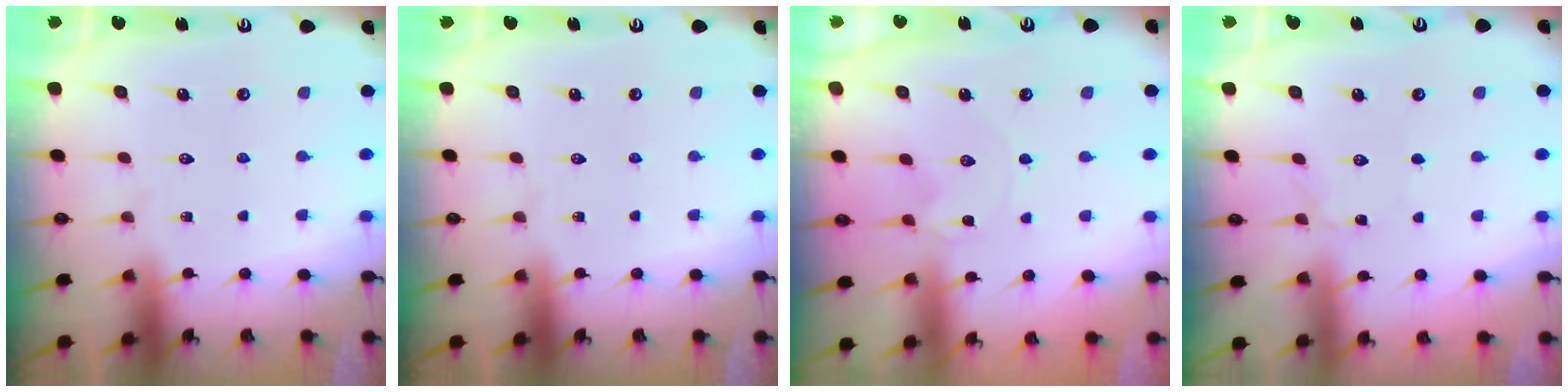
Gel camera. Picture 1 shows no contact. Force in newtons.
{"total": 0.0}
{"total": 0.0}
{"total": 1.5, "press": 1.4, "slide": 0.1}